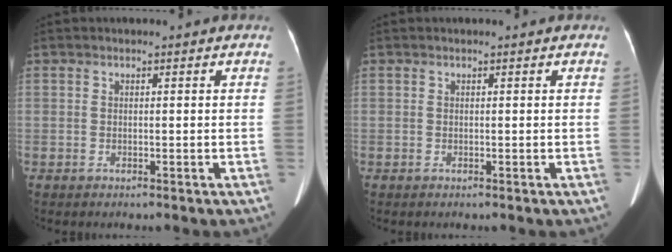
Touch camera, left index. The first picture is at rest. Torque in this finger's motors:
{"motor_torque": [0.01, 0.02, -0.03, -0.01]}